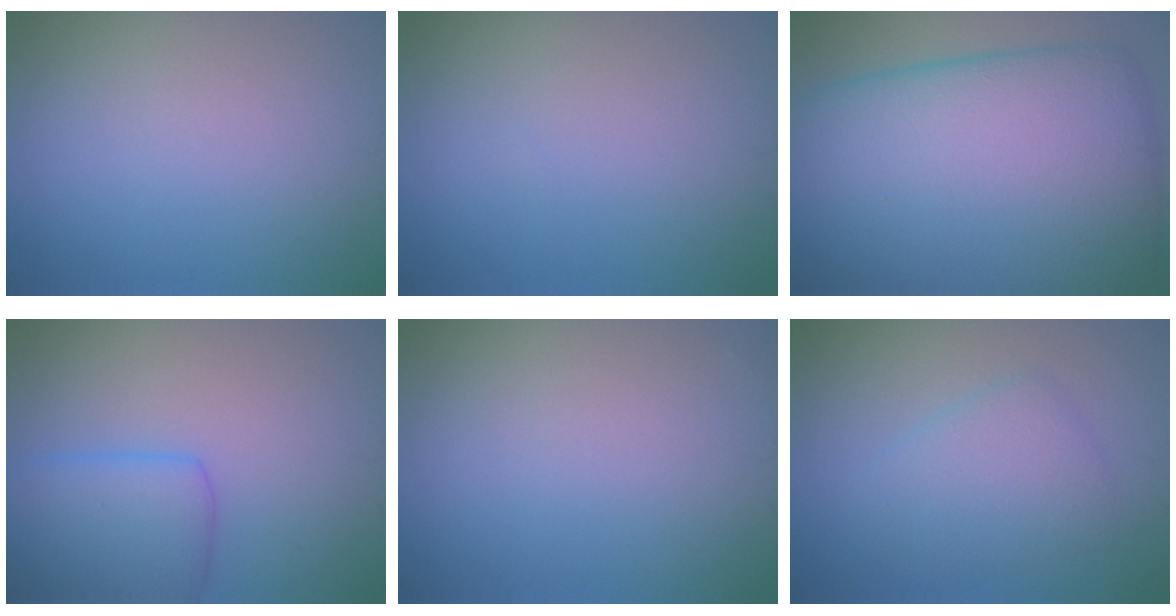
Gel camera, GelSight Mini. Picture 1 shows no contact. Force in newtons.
{"total": 0.0}
{"total": 16.9, "press": 16.9, "slide": 0.5}
{"total": 4.2, "press": 4.2, "slide": 0.2}
{"total": 0.0}
{"total": 3.1, "press": 3.1, "slide": 0.2}